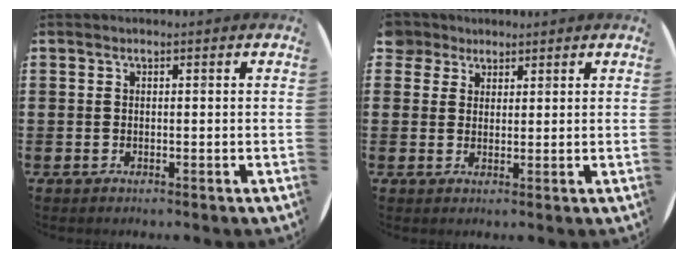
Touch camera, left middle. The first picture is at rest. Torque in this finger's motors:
{"motor_torque": [-0.26, -0.20, 0.04, 0.00]}